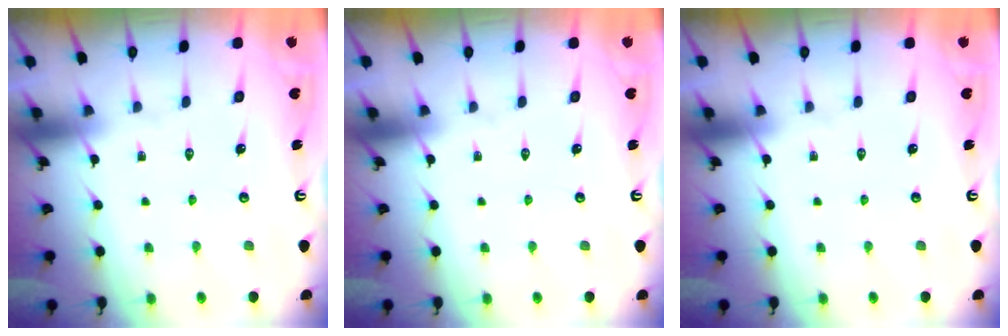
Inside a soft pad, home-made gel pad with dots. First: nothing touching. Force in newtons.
{"total": 0.0}
{"total": 0.0}